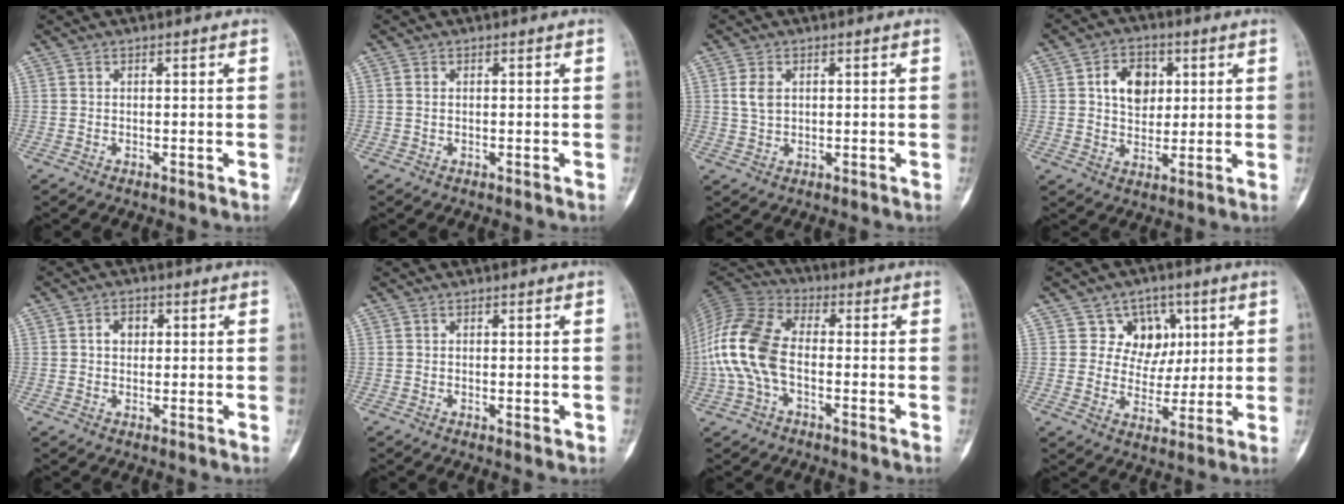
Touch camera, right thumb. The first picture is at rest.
{"total": 0.6, "force": [0.0, 0.4, 0.5], "torque": [-0.011, 0.000, 0.001]}
{"total": 3.4, "force": [0.7, 2.3, 2.3], "torque": [-0.040, 0.000, 0.017]}
{"total": 8.7, "force": [2.3, 6.4, 5.4], "torque": [-0.052, -0.005, 0.039]}
{"total": 3.0, "force": [0.6, 2.4, 1.8], "torque": [-0.015, 0.007, 0.007]}
{"total": 1.4, "force": [-0.2, 0.6, 1.3], "torque": [-0.012, -0.002, -0.002]}
{"total": 14.3, "force": [-2.1, 8.5, 11.3], "torque": [-0.250, 0.033, -0.046]}
{"total": 9.1, "force": [3.5, 7.7, 3.4], "torque": [-0.004, -0.007, 0.056]}